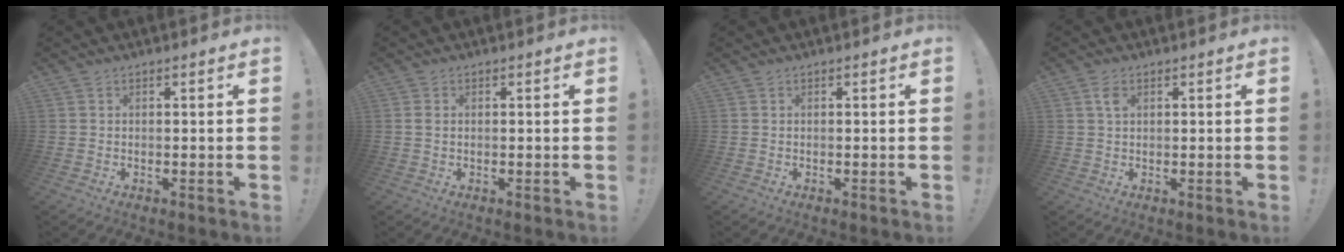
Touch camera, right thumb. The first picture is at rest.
{"total": 1.0, "force": [0.2, 0.6, 0.7], "torque": [-0.016, 0.004, 0.003]}
{"total": 0.0}
{"total": 2.9, "force": [1.2, 1.6, 2.1], "torque": [-0.033, -0.001, 0.018]}